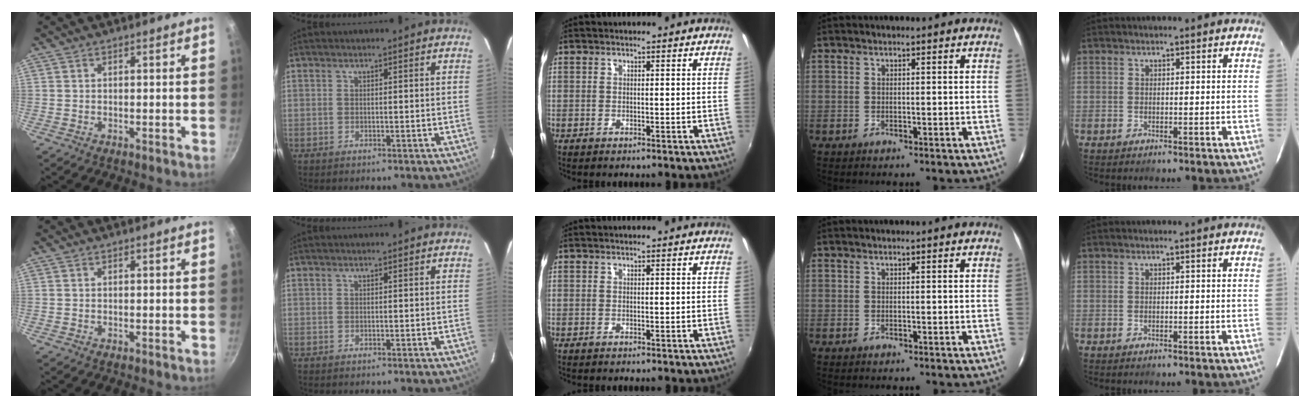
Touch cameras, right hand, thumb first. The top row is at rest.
{}